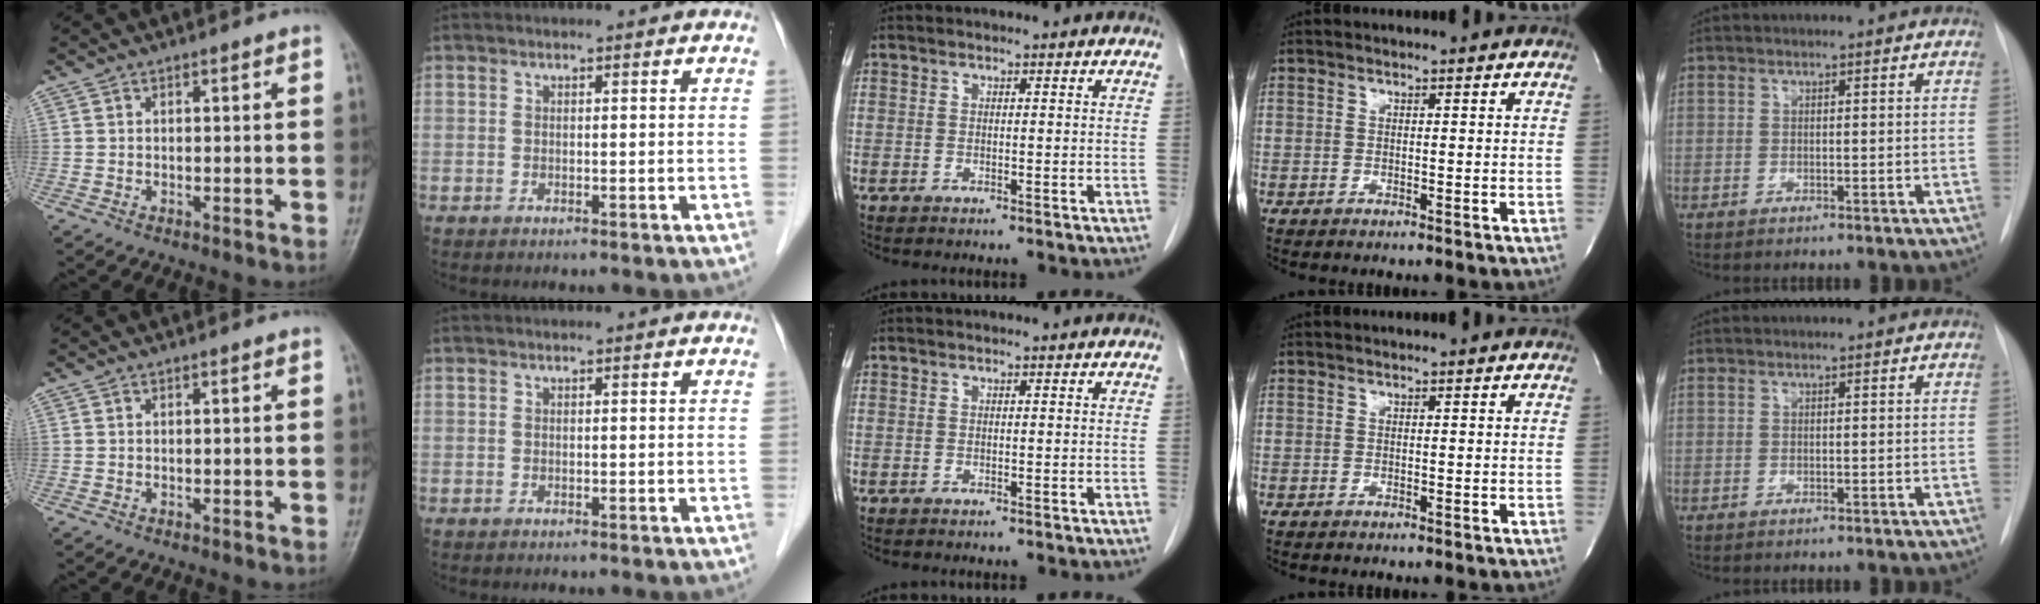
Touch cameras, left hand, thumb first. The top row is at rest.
{}